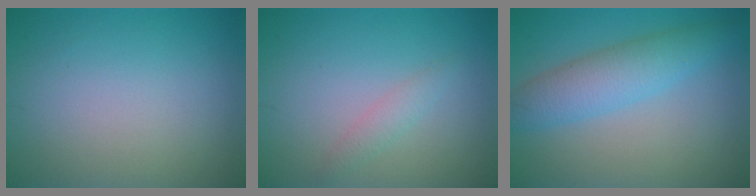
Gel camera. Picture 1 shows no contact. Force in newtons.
{"total": 1.3, "press": 1.3, "slide": 0.1}
{"total": 4.5, "press": 4.5, "slide": 0.1}